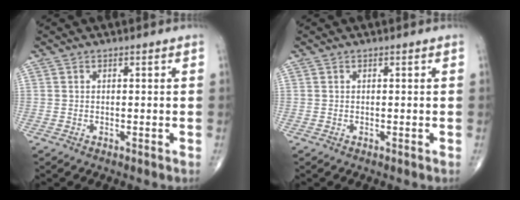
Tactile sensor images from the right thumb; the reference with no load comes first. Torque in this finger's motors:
{"motor_torque": [0.12, -0.04, 0.02, 0.00, 0.01]}